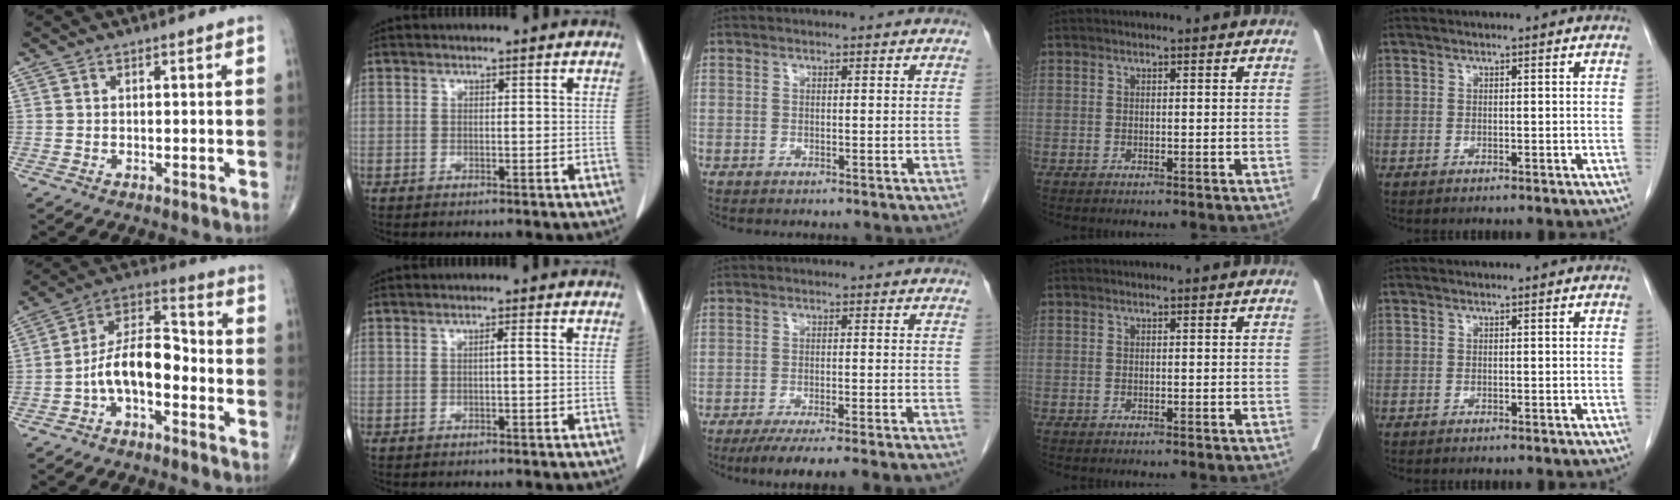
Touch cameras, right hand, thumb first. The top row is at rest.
{"thumb": {"total": 11.8, "force": [-3.4, 5.8, 9.7], "torque": [-0.166, 0.058, -0.072]}, "index": {"total": 0.9, "force": [-0.1, -0.1, 0.9], "torque": [-0.015, 0.002, -0.001]}, "middle": {"total": 15.3, "force": [-13.6, 0.2, 7.0], "torque": [-0.080, -0.029, -0.182]}}